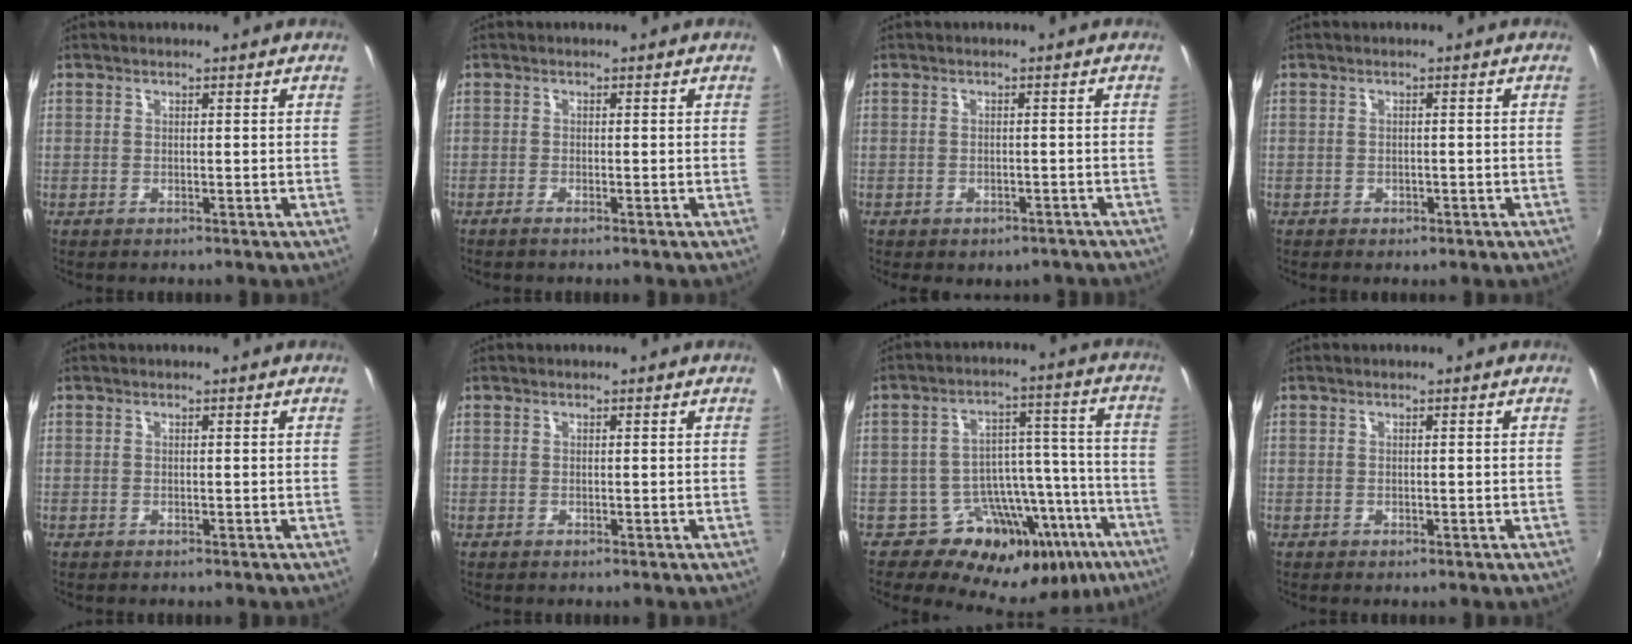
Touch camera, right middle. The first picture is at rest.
{"total": 1.2, "force": [-0.9, -0.2, 0.8], "torque": [-0.020, -0.004, -0.019]}
{"total": 4.8, "force": [-3.4, 2.7, 2.0], "torque": [-0.043, -0.019, -0.039]}
{"total": 1.7, "force": [-0.8, 1.3, 0.6], "torque": [-0.012, -0.005, -0.011]}
{"total": 0.0}
{"total": 0.0}
{"total": 18.8, "force": [-12.0, 12.1, 7.9], "torque": [-0.119, 0.045, -0.152]}
{"total": 0.0}